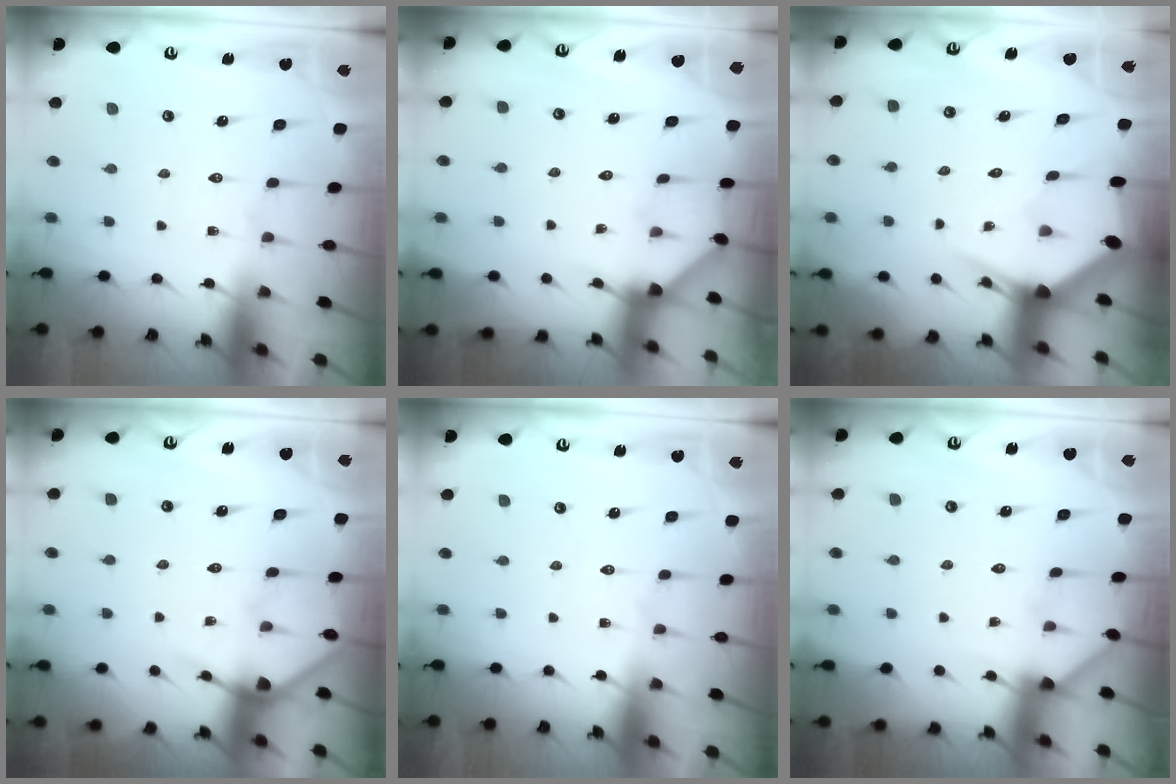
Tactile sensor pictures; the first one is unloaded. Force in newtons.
{"total": 2.5, "press": 2.5, "slide": 0.4}
{"total": 3.8, "press": 3.8, "slide": 0.2}
{"total": 4.9, "press": 4.8, "slide": 0.2}
{"total": 0.0}
{"total": 3.0, "press": 3.0, "slide": 0.1}